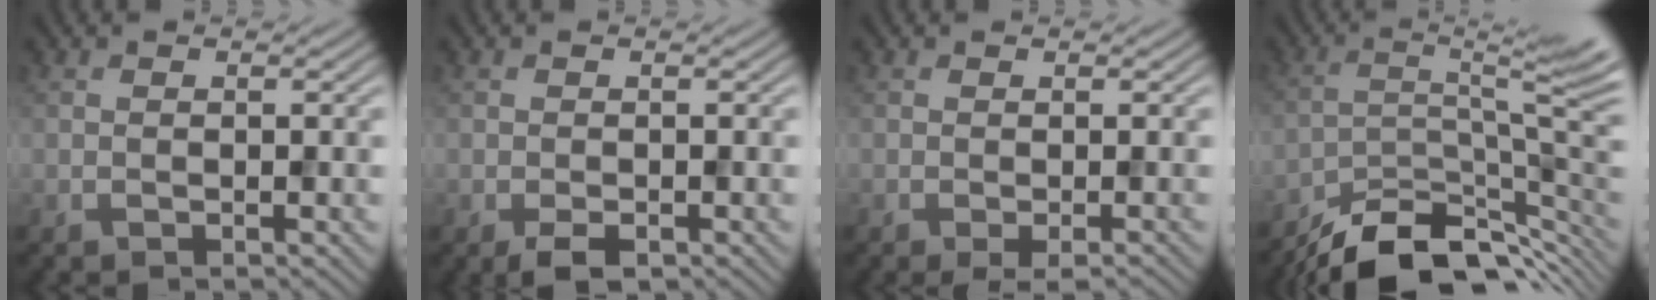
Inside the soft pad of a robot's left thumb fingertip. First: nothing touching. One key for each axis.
{"total": 2.4, "fx": -1.5, "fy": 1.3, "fz": 1.5, "tx": -0.028, "ty": -0.005, "tz": -0.027}
{"total": 2.0, "fx": -1.2, "fy": 0.4, "fz": 1.5, "tx": -0.028, "ty": -0.002, "tz": -0.017}
{"total": 10.6, "fx": -7.2, "fy": 2.4, "fz": 7.4, "tx": -0.106, "ty": 0.004, "tz": -0.123}